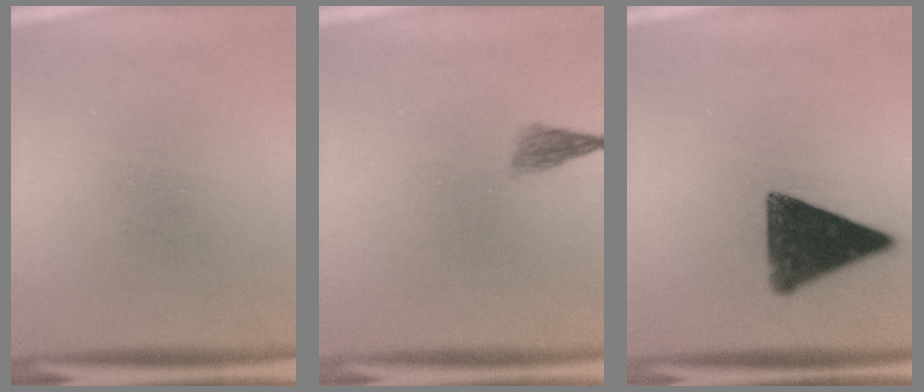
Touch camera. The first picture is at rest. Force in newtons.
{"total": 1.8}
{"total": 12.8}